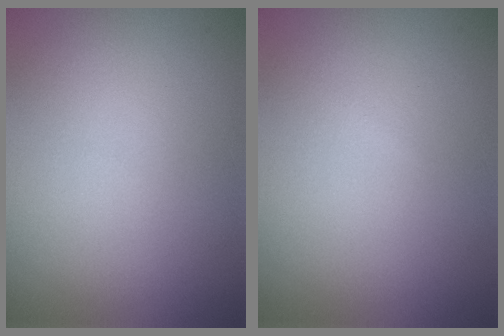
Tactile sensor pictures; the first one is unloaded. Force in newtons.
{"total": 0.0}